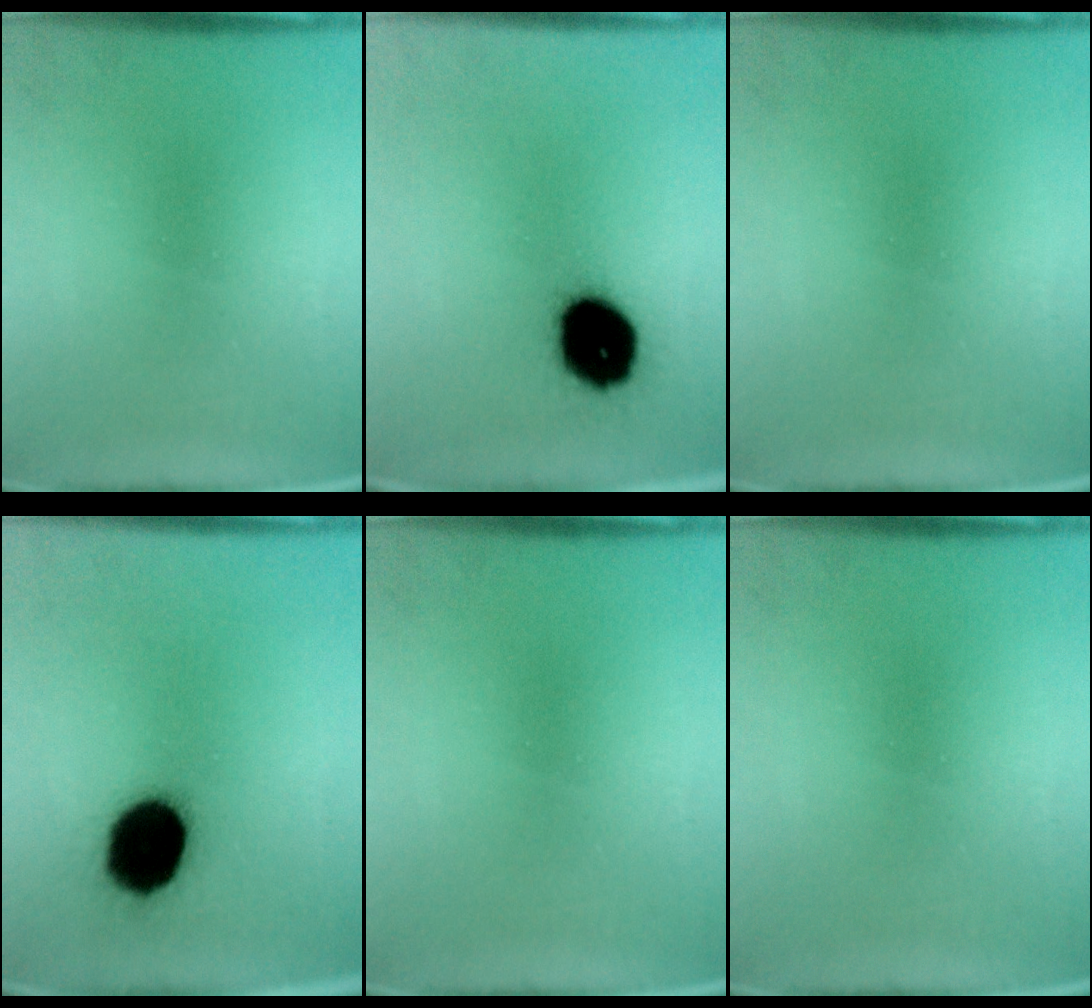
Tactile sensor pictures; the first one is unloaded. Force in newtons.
{"total": 16.3}
{"total": 0.0}
{"total": 17.4}
{"total": 0.0}
{"total": 0.0}